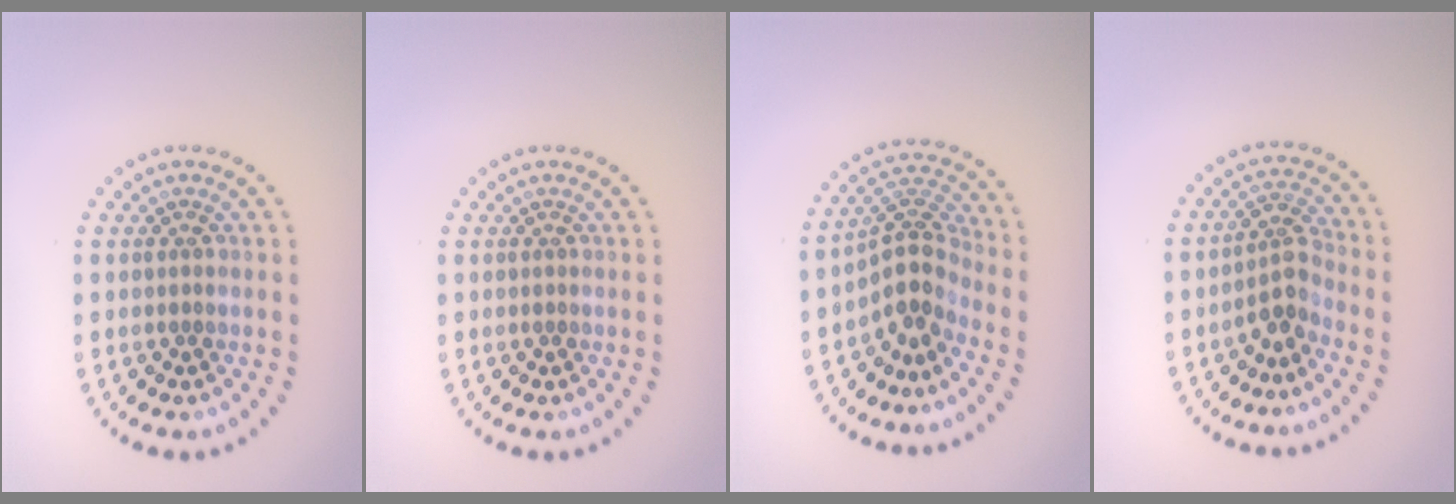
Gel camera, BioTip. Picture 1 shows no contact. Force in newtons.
{"total": 0.0}
{"total": 3.9, "press": 2.9, "slide": 2.6}
{"total": 2.7, "press": 2.0, "slide": 1.8}